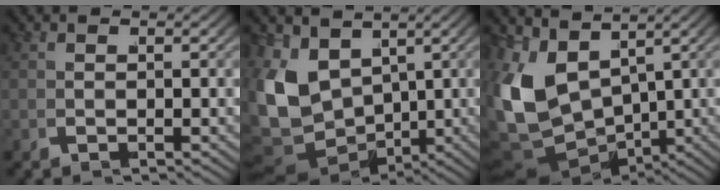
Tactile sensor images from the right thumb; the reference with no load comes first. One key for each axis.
{"total": 10.2, "fx": -1.6, "fy": 7.7, "fz": 6.6, "tx": -0.180, "ty": -0.062, "tz": 0.001}
{"total": 11.0, "fx": -0.9, "fy": 8.1, "fz": 7.5, "tx": -0.194, "ty": -0.051, "tz": 0.007}